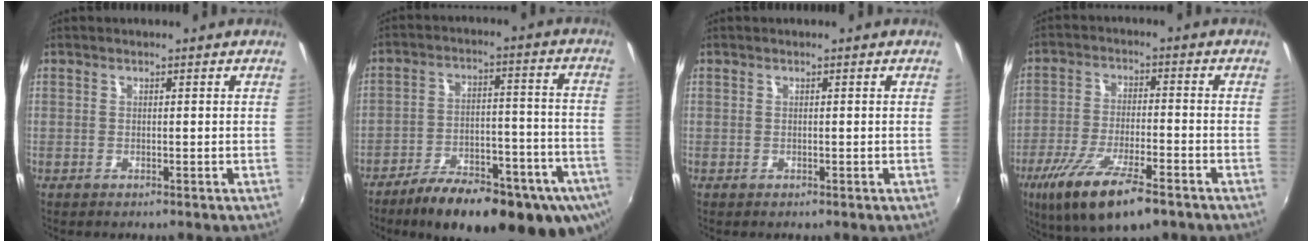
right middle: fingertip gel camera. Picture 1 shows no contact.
{"total": 25.7, "force": [-17.6, 9.3, 16.2], "torque": [-0.245, -0.026, -0.230]}
{"total": 0.0}
{"total": 15.4, "force": [-9.6, 4.0, 11.4], "torque": [-0.229, -0.042, -0.170]}